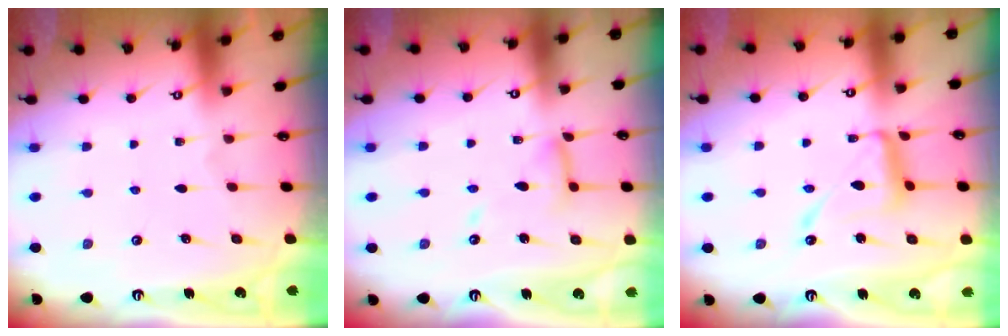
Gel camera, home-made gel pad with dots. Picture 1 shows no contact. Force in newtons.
{"total": 10.3, "press": 10.3, "slide": 0.9}
{"total": 12.9, "press": 12.8, "slide": 1.0}